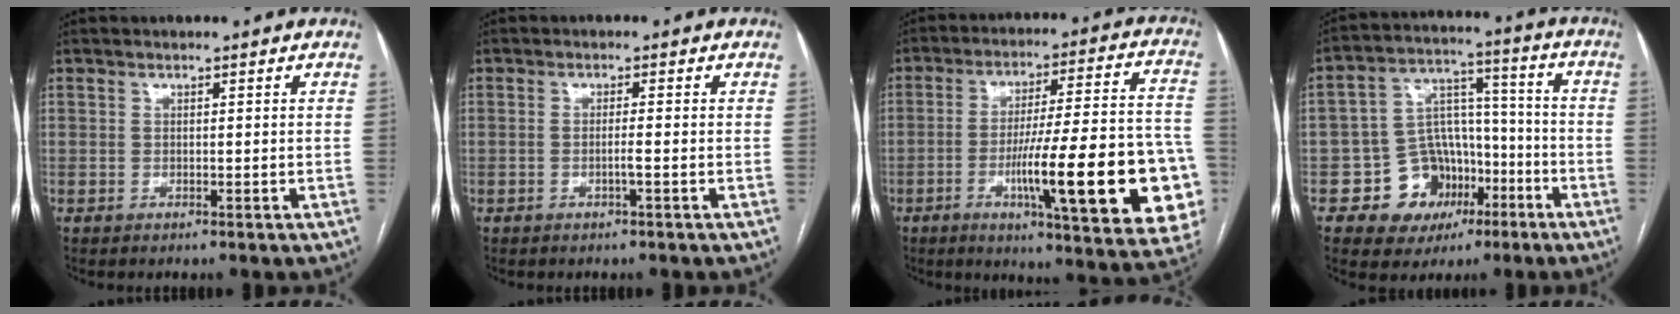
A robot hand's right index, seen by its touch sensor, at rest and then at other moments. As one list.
[{"total": 1.4, "force": [-0.5, -0.3, 1.3], "torque": [-0.025, -0.001, -0.011]}, {"total": 24.7, "force": [-7.1, 2.9, 23.5], "torque": [-0.263, 0.003, -0.092]}, {"total": 11.6, "force": [-5.0, 9.5, 4.6], "torque": [-0.059, 0.039, -0.070]}]